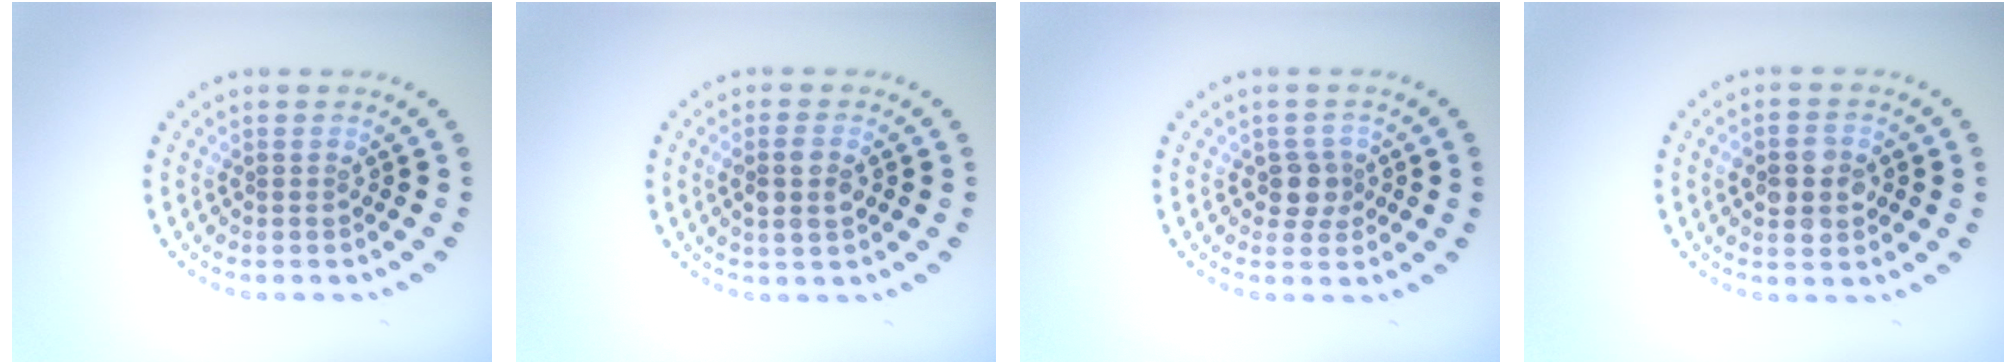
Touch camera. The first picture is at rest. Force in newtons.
{"total": 2.7, "press": 2.5, "slide": 0.8}
{"total": 2.2, "press": 1.9, "slide": 1.1}
{"total": 3.8, "press": 3.8, "slide": 0.2}